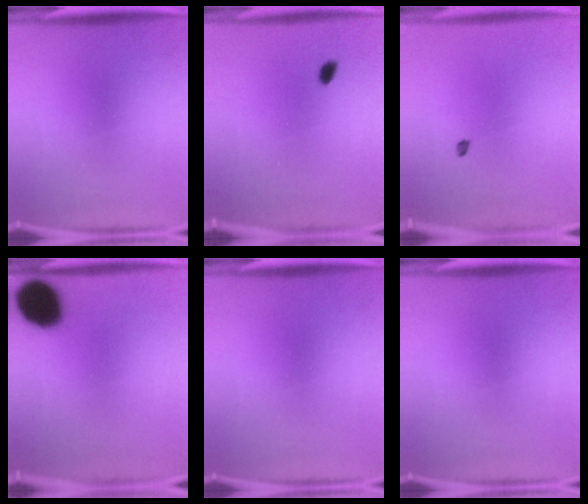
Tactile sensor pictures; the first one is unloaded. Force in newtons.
{"total": 1.4}
{"total": 0.9}
{"total": 16.4}
{"total": 0.0}
{"total": 0.0}